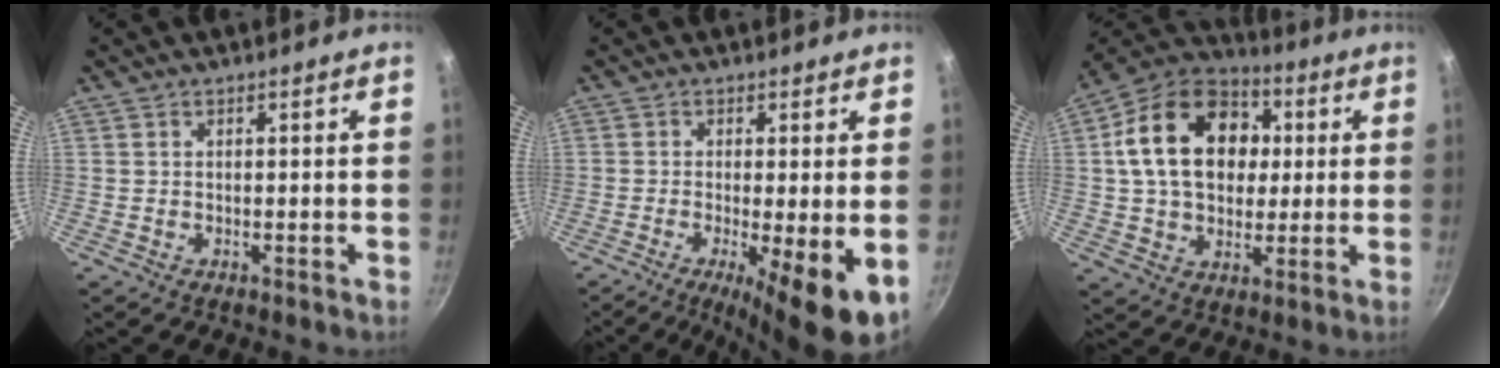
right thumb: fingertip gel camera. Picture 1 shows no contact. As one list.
[{"total": 9.7, "force": [-2.6, 1.7, 9.2], "torque": [-0.148, -0.011, -0.036]}, {"total": 20.6, "force": [3.8, 15.1, 13.5], "torque": [-0.200, 0.021, 0.053]}]